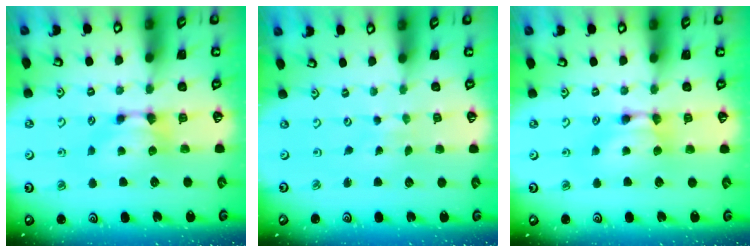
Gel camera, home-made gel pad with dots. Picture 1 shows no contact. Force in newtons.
{"total": 6.1, "press": 6.1, "slide": 0.3}
{"total": 1.6, "press": 1.6, "slide": 0.2}